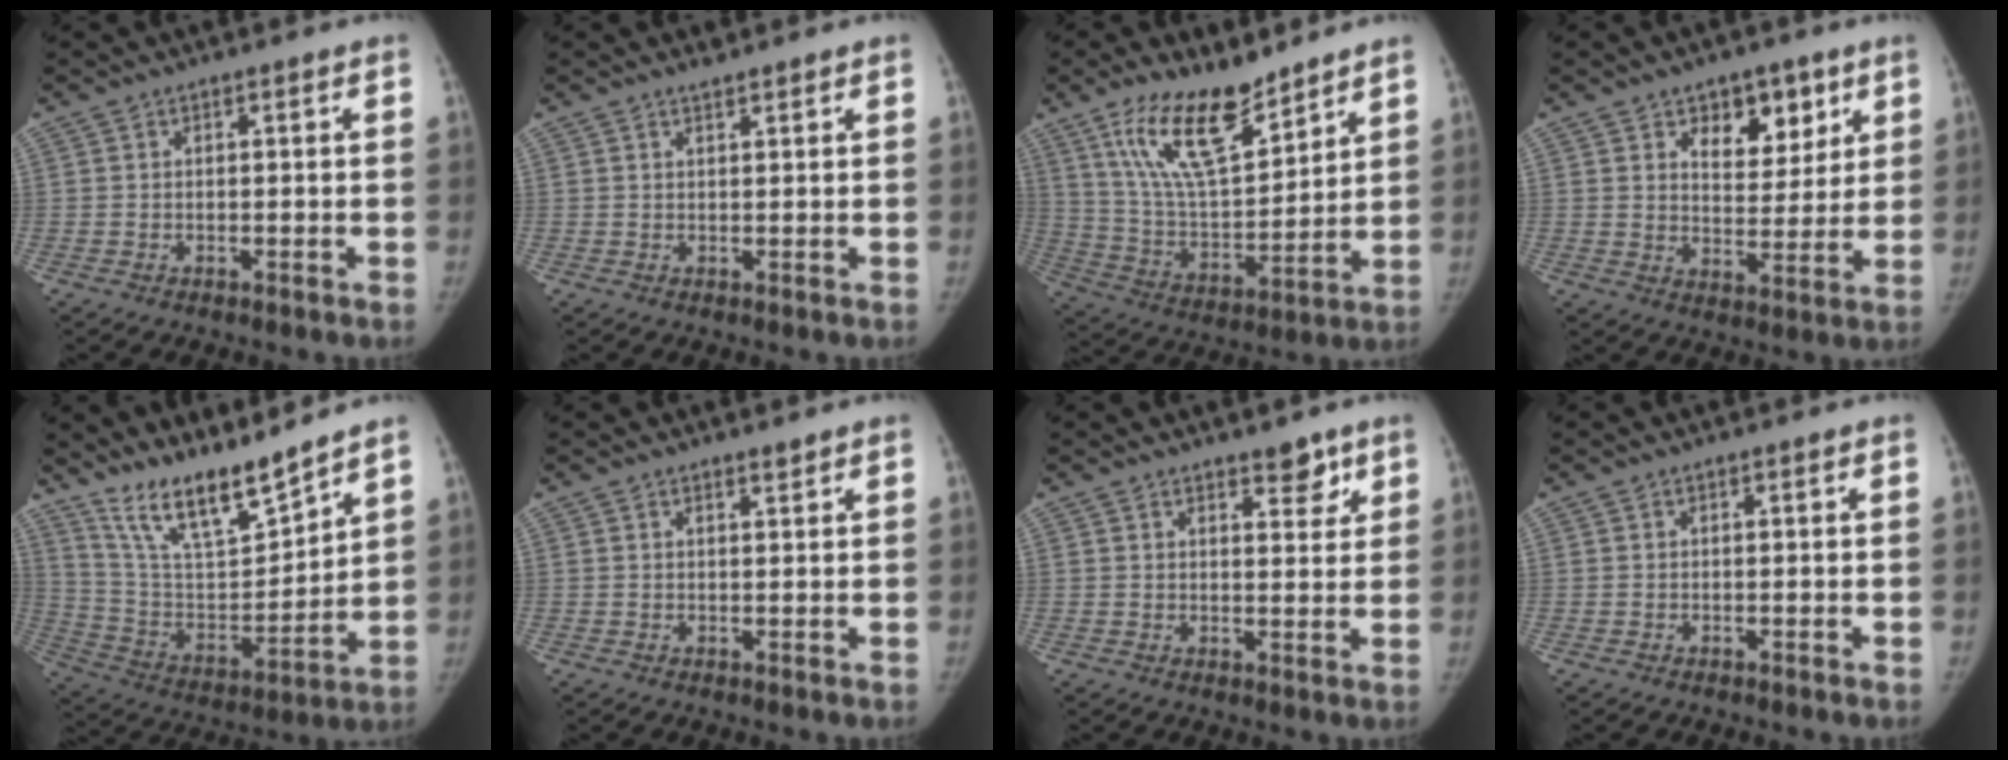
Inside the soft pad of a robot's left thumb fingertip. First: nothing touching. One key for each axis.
{"total": 1.1, "fx": 1.0, "fy": 0.3, "fz": 0.3, "tx": -0.002, "ty": -0.006, "tz": 0.018}
{"total": 17.0, "fx": 11.5, "fy": 6.2, "fz": 10.8, "tx": -0.163, "ty": -0.065, "tz": 0.223}
{"total": 10.0, "fx": 5.4, "fy": 6.2, "fz": 5.8, "tx": -0.042, "ty": -0.030, "tz": 0.083}
{"total": 15.0, "fx": 12.9, "fy": 2.8, "fz": 7.2, "tx": -0.107, "ty": -0.079, "tz": 0.251}
{"total": 0.8, "fx": 0.7, "fy": 0.1, "fz": 0.2, "tx": 0.002, "ty": -0.007, "tz": 0.013}
{"total": 4.0, "fx": 2.7, "fy": 1.9, "fz": 2.2, "tx": -0.005, "ty": -0.017, "tz": 0.038}
{"total": 0.0}